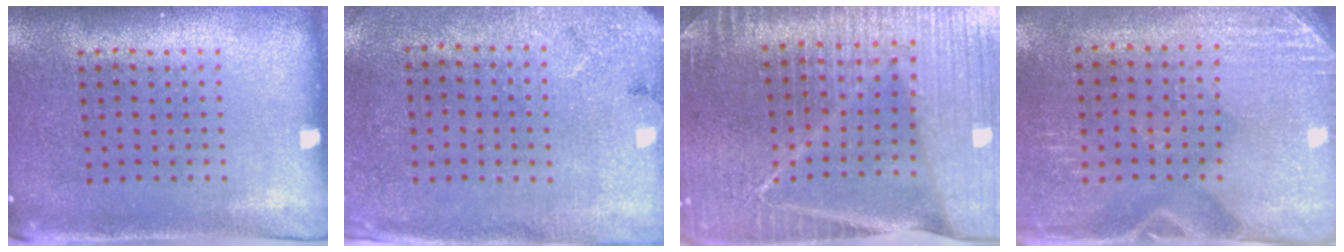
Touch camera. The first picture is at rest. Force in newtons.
{"total": 2.7, "press": 2.2, "slide": 1.7}
{"total": 5.0, "press": 4.6, "slide": 1.9}
{"total": 2.8, "press": 2.5, "slide": 1.3}